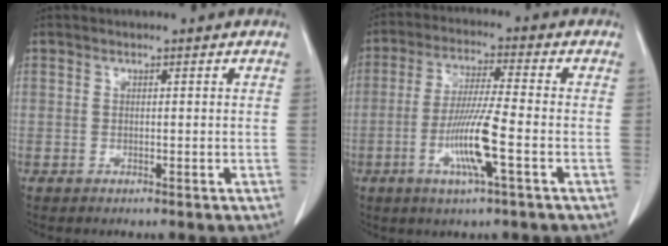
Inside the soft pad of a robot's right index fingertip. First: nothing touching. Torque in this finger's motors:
{"motor_torque": [1.39, -0.44, 0.58, 0.20]}